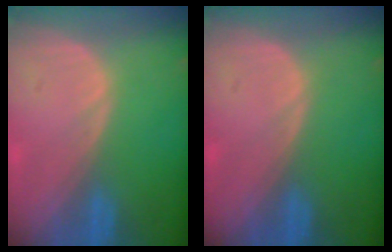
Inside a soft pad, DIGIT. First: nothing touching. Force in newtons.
{"total": 0.0}